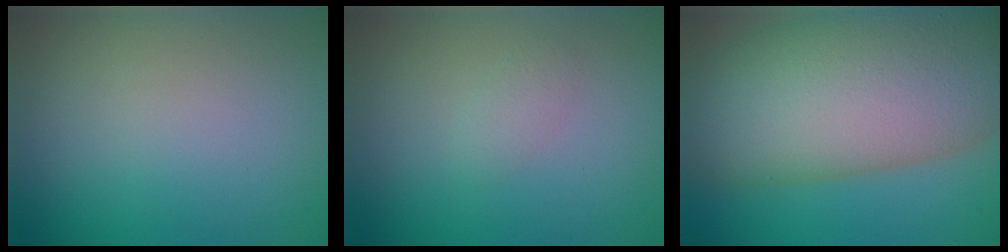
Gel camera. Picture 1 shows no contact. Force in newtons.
{"total": 1.0, "press": 1.0, "slide": 0.1}
{"total": 15.0, "press": 15.0, "slide": 0.5}